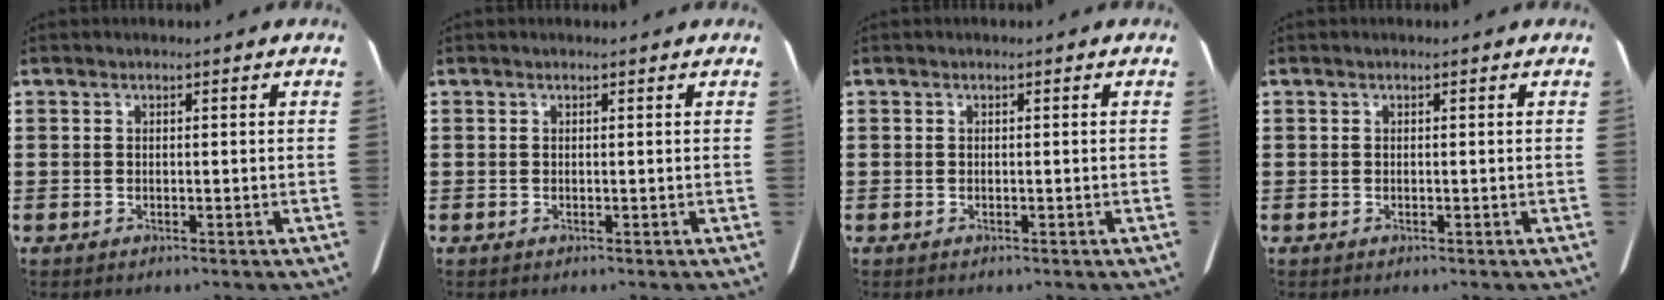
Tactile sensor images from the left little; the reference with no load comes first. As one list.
[{"total": 0.0}, {"total": 0.0}, {"total": 0.0}]